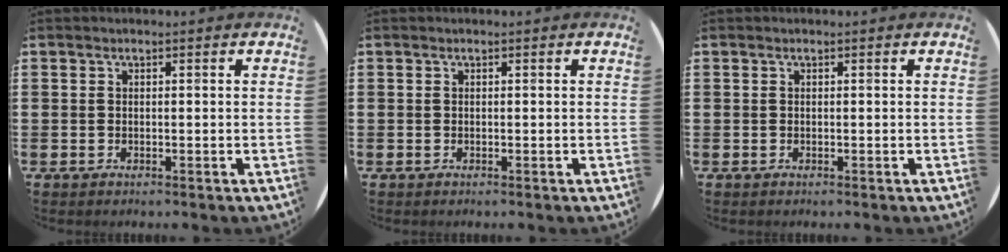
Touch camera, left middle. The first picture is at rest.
{"total": 0.0}
{"total": 0.0}